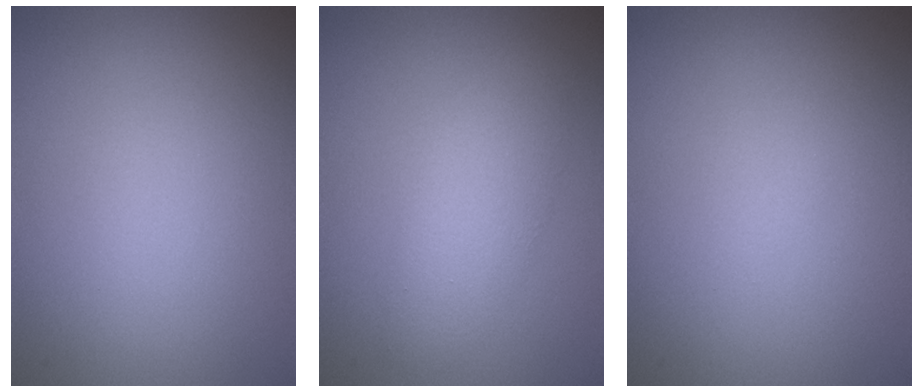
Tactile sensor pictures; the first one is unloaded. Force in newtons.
{"total": 2.8, "press": 2.8, "slide": 0.0}
{"total": 0.0}